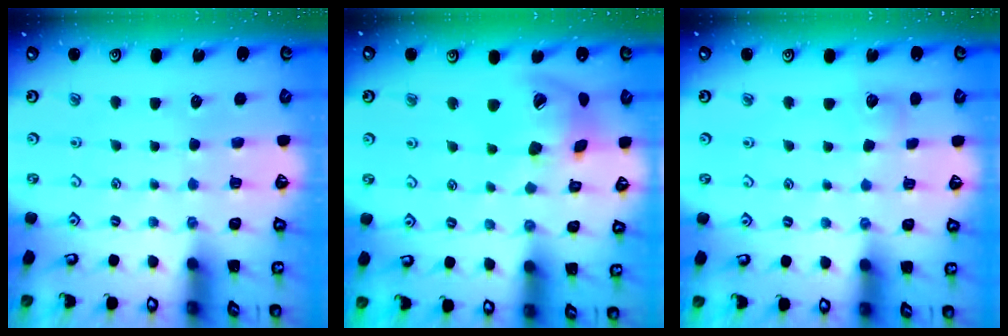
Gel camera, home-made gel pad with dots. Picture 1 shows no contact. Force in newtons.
{"total": 17.3, "press": 17.2, "slide": 2.6}
{"total": 5.9, "press": 5.9, "slide": 0.7}